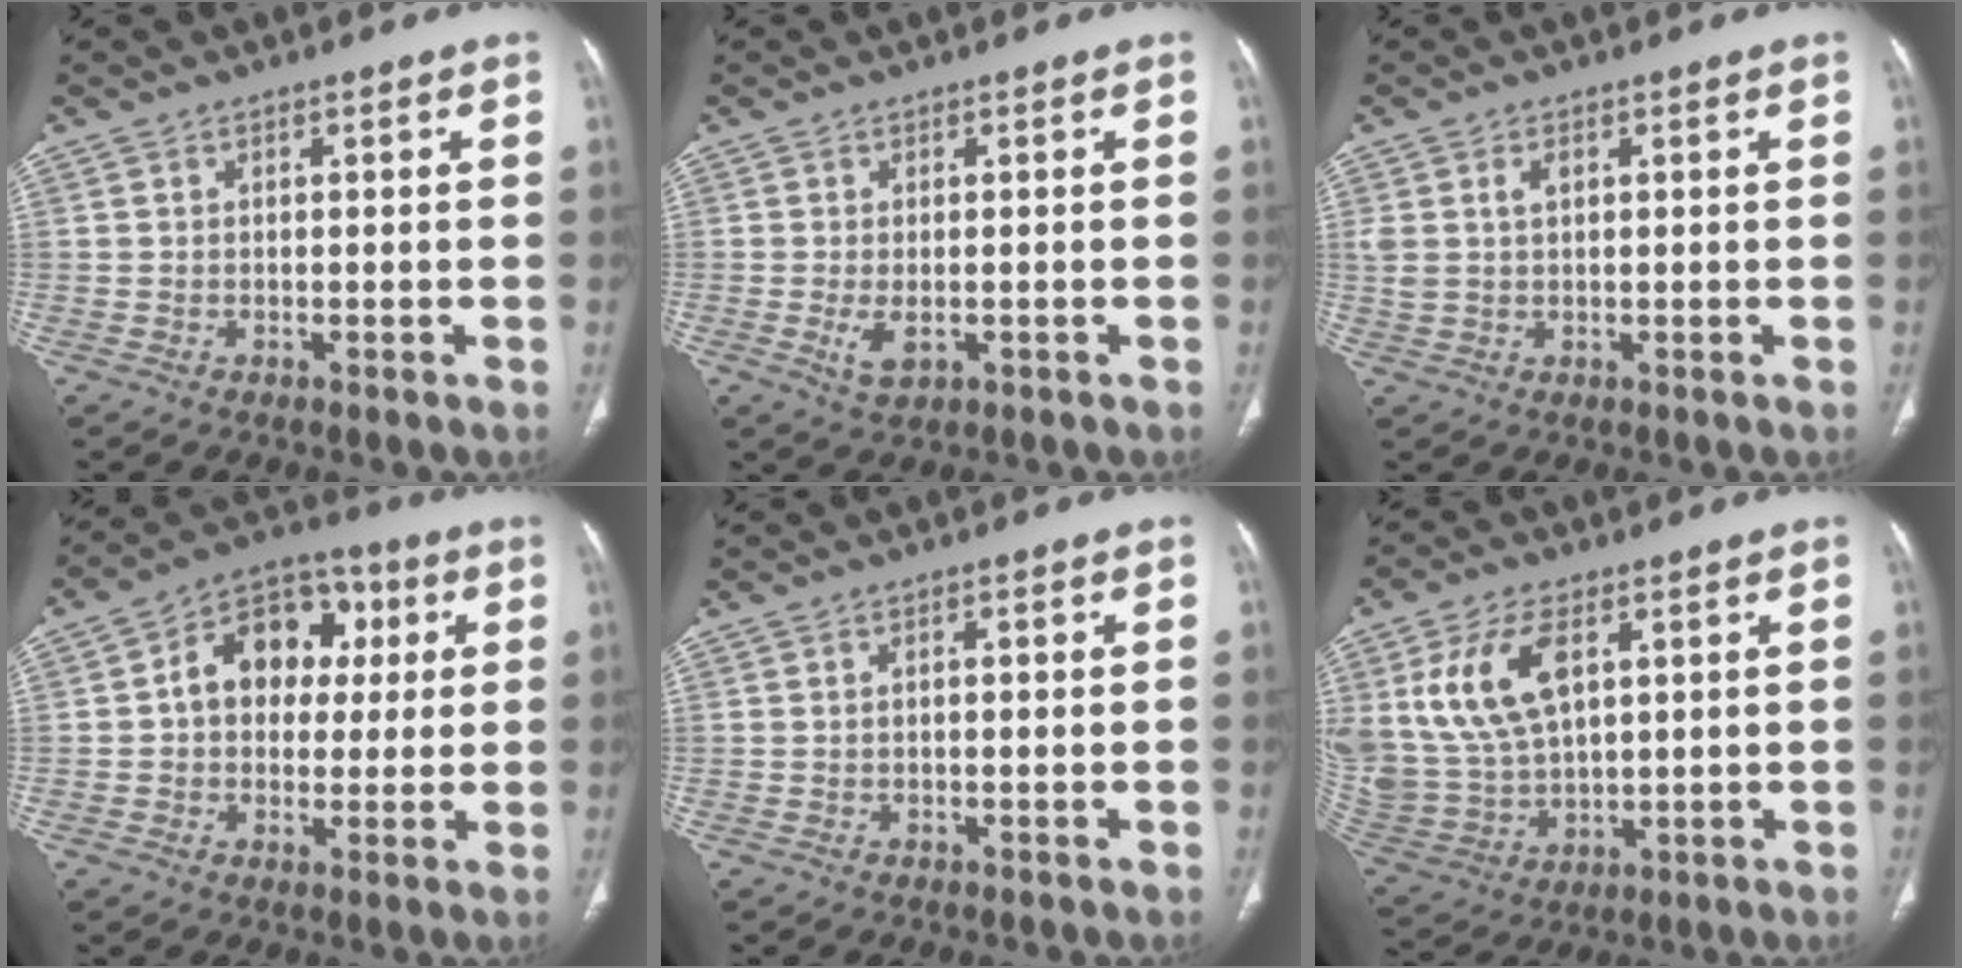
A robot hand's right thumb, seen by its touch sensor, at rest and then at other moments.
{"total": 3.2, "force": [-0.9, 1.6, 2.6], "torque": [-0.053, -0.007, -0.010]}
{"total": 3.4, "force": [1.2, 2.1, 2.4], "torque": [-0.051, 0.005, 0.030]}
{"total": 13.3, "force": [2.2, 10.0, 8.5], "torque": [-0.088, 0.019, 0.024]}
{"total": 0.8, "force": [0.1, 0.3, 0.7], "torque": [-0.016, 0.003, 0.004]}
{"total": 15.3, "force": [5.3, 8.9, 11.2], "torque": [-0.222, -0.014, 0.121]}